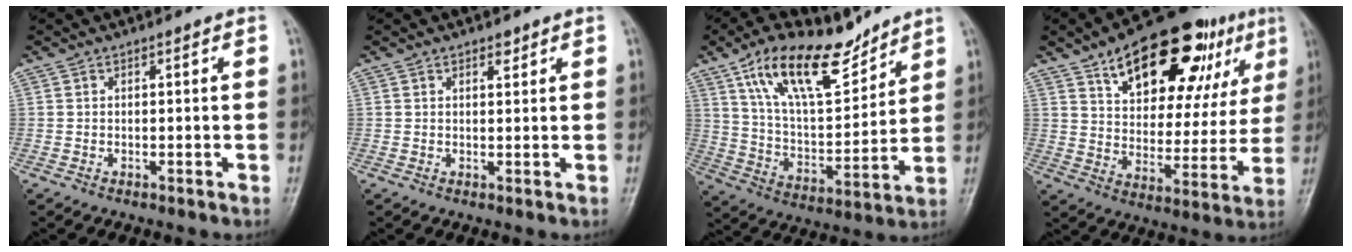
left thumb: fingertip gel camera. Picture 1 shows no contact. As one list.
[{"total": 1.6, "force": [1.1, 0.8, 0.9], "torque": [-0.005, -0.005, 0.014]}, {"total": 17.8, "force": [11.9, 7.2, 11.1], "torque": [-0.158, -0.057, 0.220]}, {"total": 25.8, "force": [13.5, 12.1, 18.4], "torque": [-0.223, -0.014, 0.204]}]